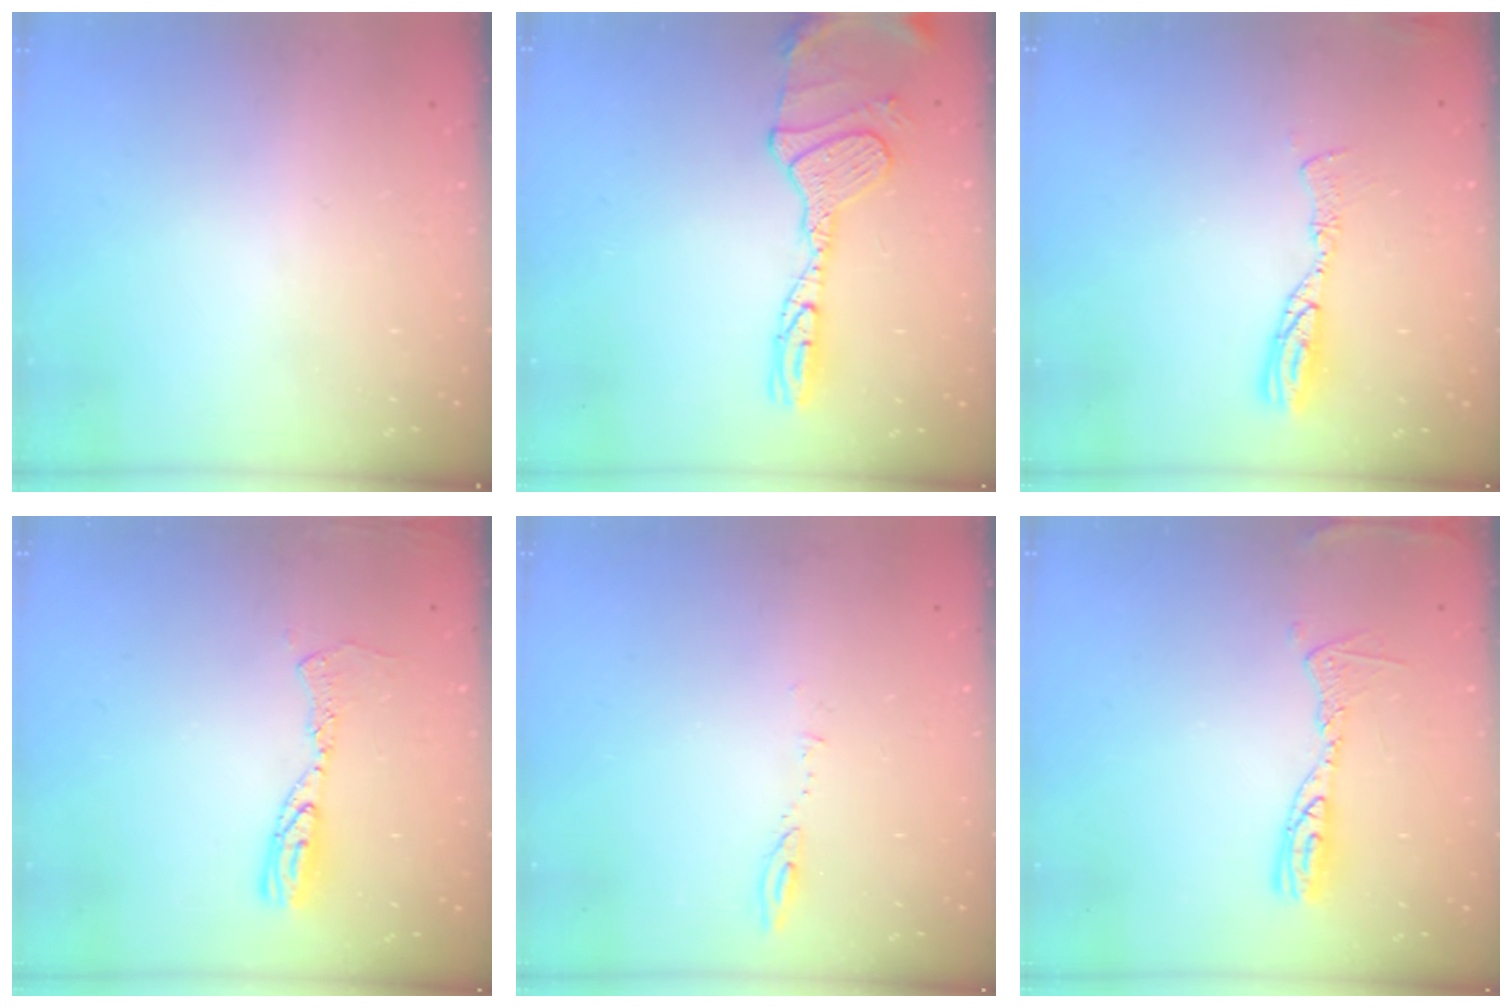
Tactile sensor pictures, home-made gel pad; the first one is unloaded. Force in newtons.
{"total": 14.9, "press": 14.7, "slide": 1.9}
{"total": 9.1, "press": 9.1, "slide": 0.8}
{"total": 9.3, "press": 9.3, "slide": 0.9}
{"total": 4.5, "press": 4.4, "slide": 0.6}
{"total": 9.9, "press": 9.9, "slide": 0.8}